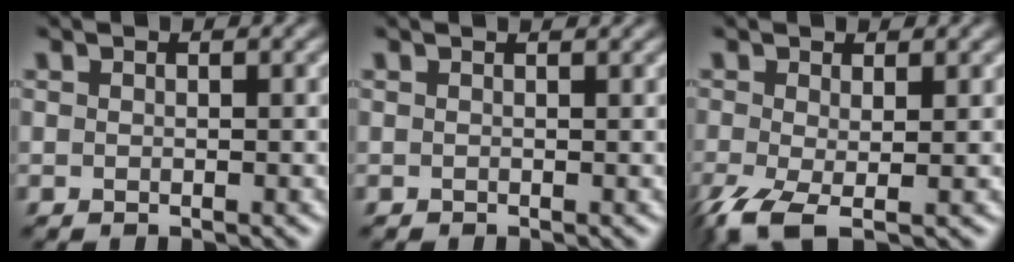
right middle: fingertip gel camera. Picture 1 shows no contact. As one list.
[{"total": 0.6, "force": [0.6, 0.2, 0.2], "torque": [0.000, 0.000, 0.006]}, {"total": 4.5, "force": [-2.0, 1.6, 3.8], "torque": [-0.093, -0.014, -0.046]}]